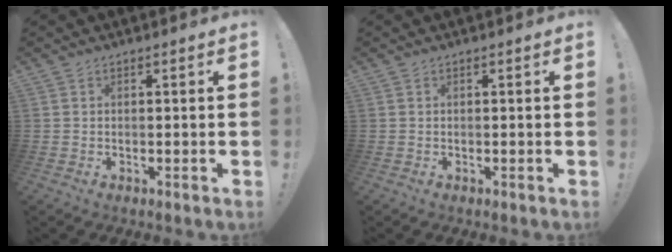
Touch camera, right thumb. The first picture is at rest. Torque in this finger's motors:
{"motor_torque": [0.00, 0.00, 0.07, -0.07, 0.00]}